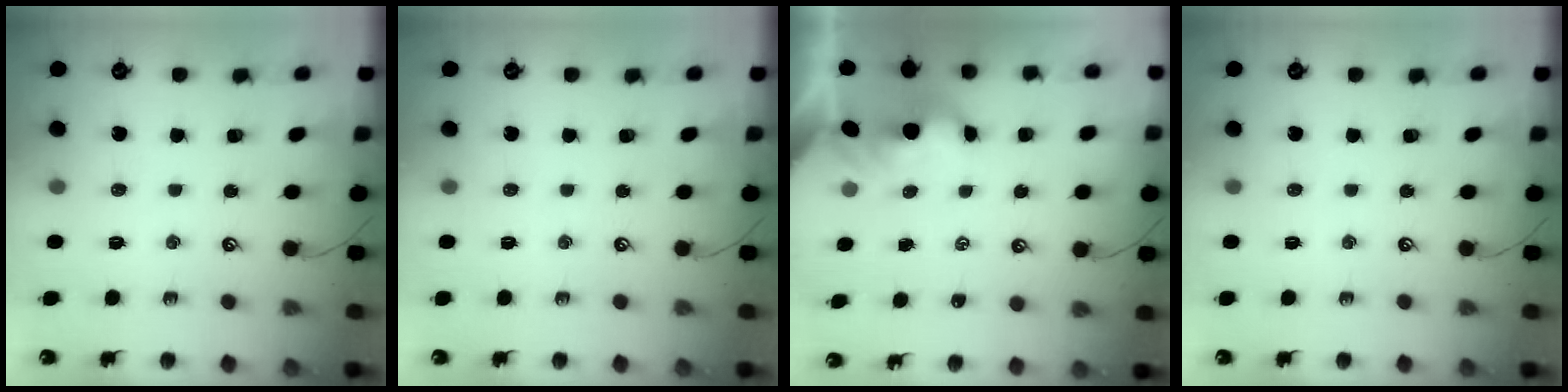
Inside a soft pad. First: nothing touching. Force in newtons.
{"total": 0.0}
{"total": 1.7, "press": 1.7, "slide": 0.2}
{"total": 0.0}